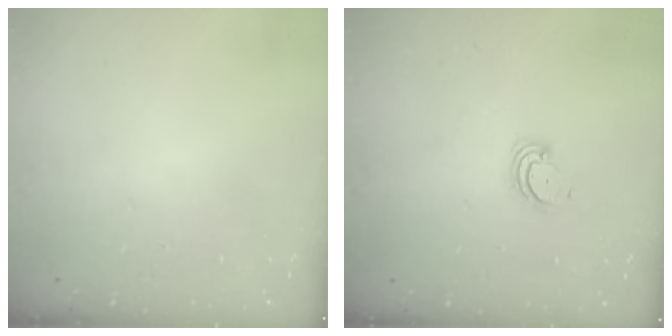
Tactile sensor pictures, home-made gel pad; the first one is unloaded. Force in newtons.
{"total": 3.1, "press": 3.1, "slide": 0.3}